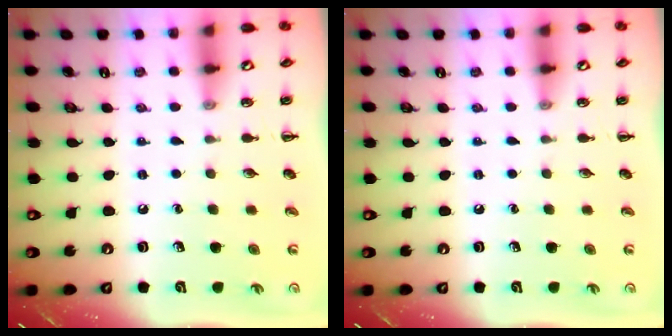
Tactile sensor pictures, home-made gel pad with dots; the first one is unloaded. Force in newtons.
{"total": 0.0}